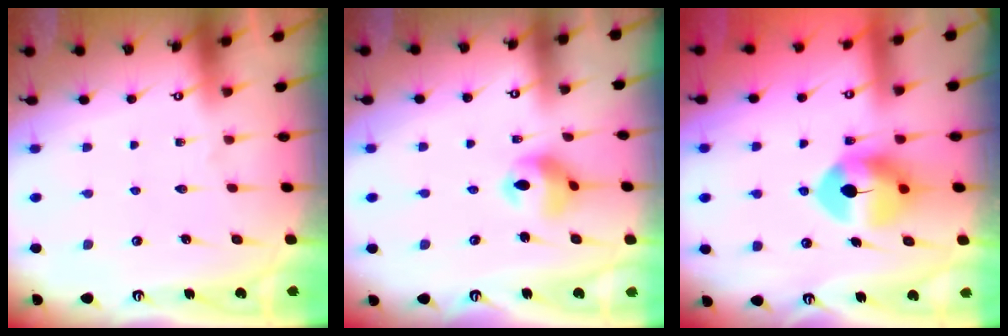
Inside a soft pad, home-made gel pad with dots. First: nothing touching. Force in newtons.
{"total": 9.6, "press": 9.5, "slide": 1.2}
{"total": 10.5, "press": 10.4, "slide": 1.5}